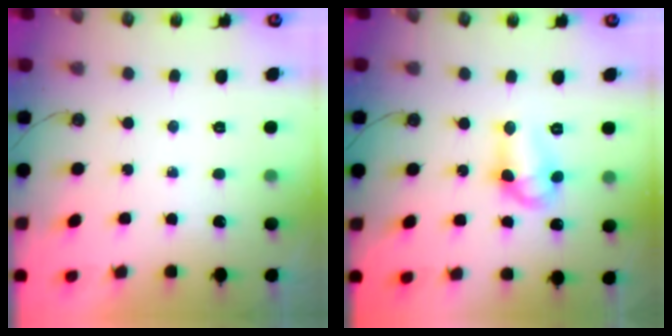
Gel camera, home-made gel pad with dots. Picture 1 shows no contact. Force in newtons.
{"total": 9.9, "press": 9.8, "slide": 0.8}